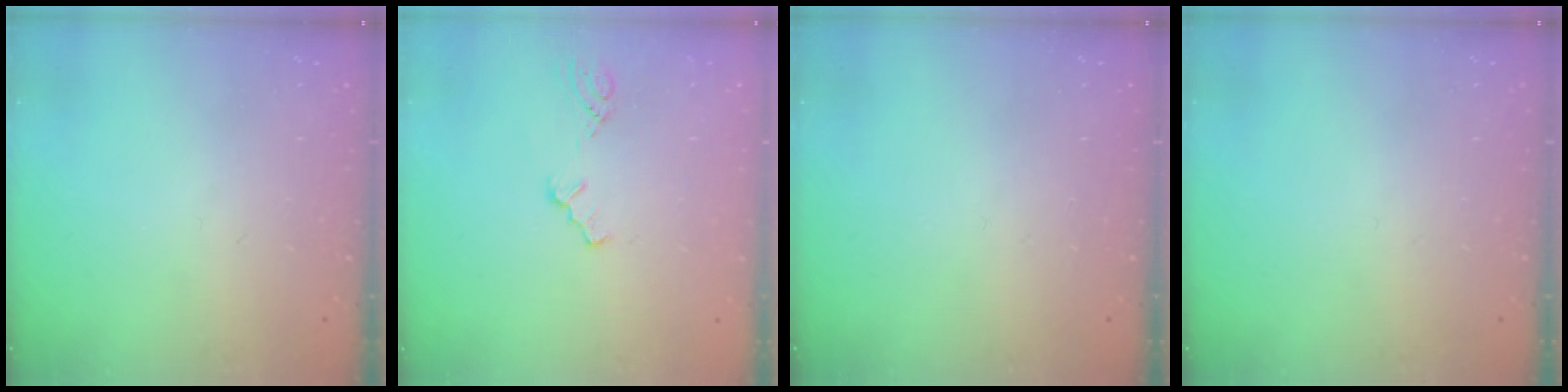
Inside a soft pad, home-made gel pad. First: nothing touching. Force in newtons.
{"total": 1.9, "press": 1.9, "slide": 0.3}
{"total": 0.0}
{"total": 0.0}